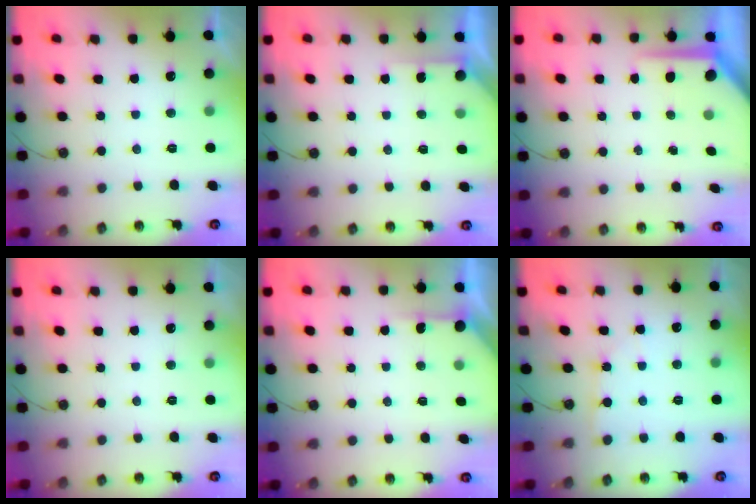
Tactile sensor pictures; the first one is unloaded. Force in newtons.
{"total": 2.8, "press": 2.8, "slide": 0.2}
{"total": 6.5, "press": 6.5, "slide": 0.5}
{"total": 0.0}
{"total": 3.2, "press": 3.1, "slide": 0.4}
{"total": 3.2, "press": 3.2, "slide": 0.3}